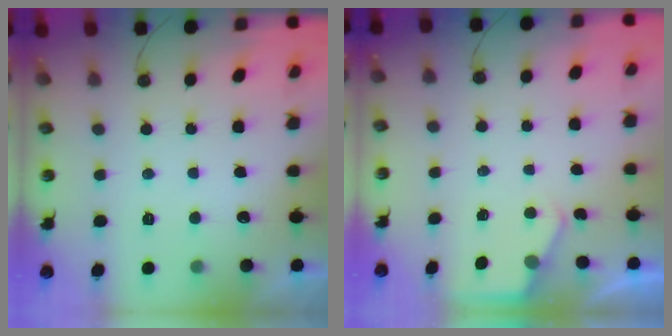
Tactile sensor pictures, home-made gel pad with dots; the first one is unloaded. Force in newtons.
{"total": 2.8, "press": 2.8, "slide": 0.4}